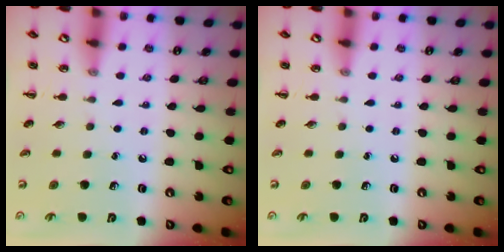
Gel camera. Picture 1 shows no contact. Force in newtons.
{"total": 0.0}